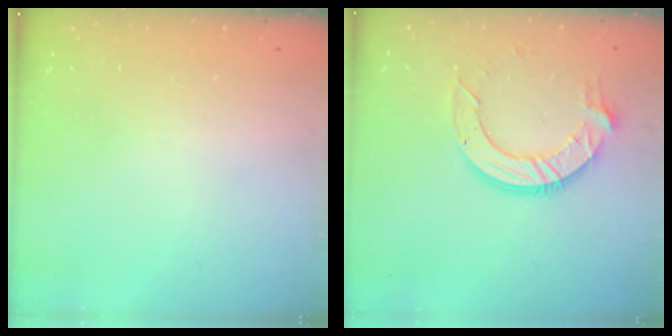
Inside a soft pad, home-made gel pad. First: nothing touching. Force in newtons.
{"total": 11.3, "press": 11.2, "slide": 1.1}